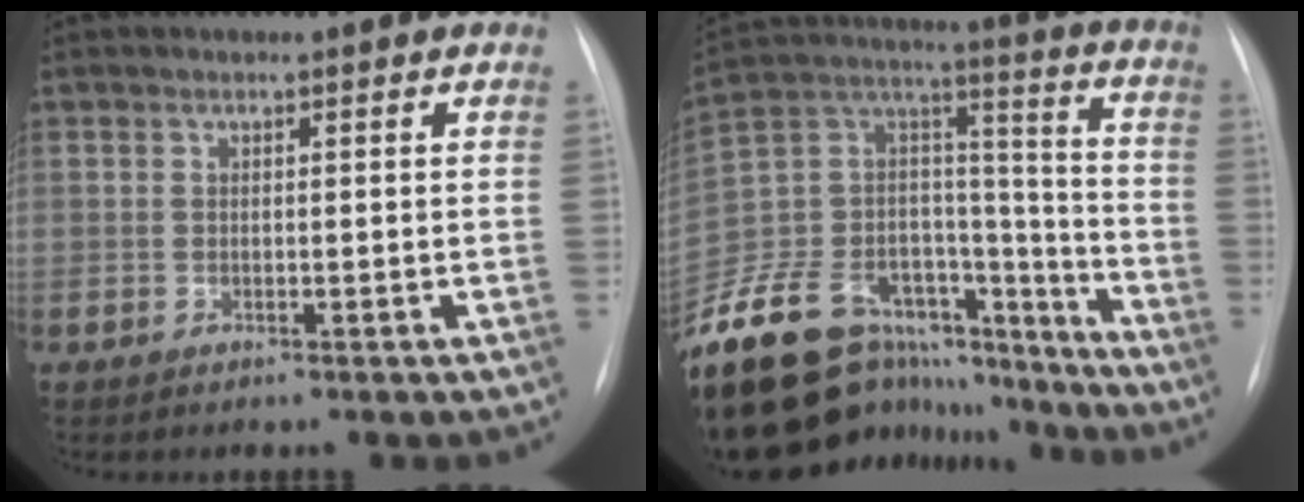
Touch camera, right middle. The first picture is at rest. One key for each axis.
{"total": 28.7, "fx": -22.4, "fy": 13.6, "fz": 11.6, "tx": -0.252, "ty": 0.037, "tz": -0.351}